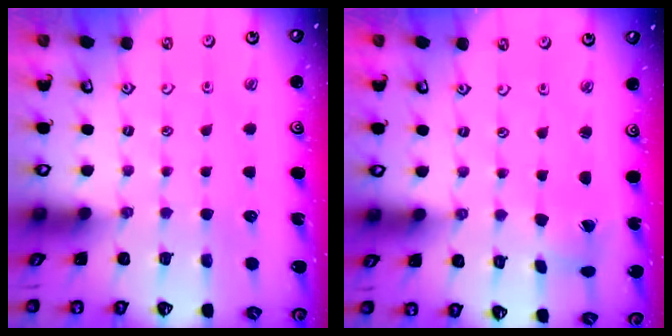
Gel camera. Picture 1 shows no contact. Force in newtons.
{"total": 1.9, "press": 1.9, "slide": 0.2}